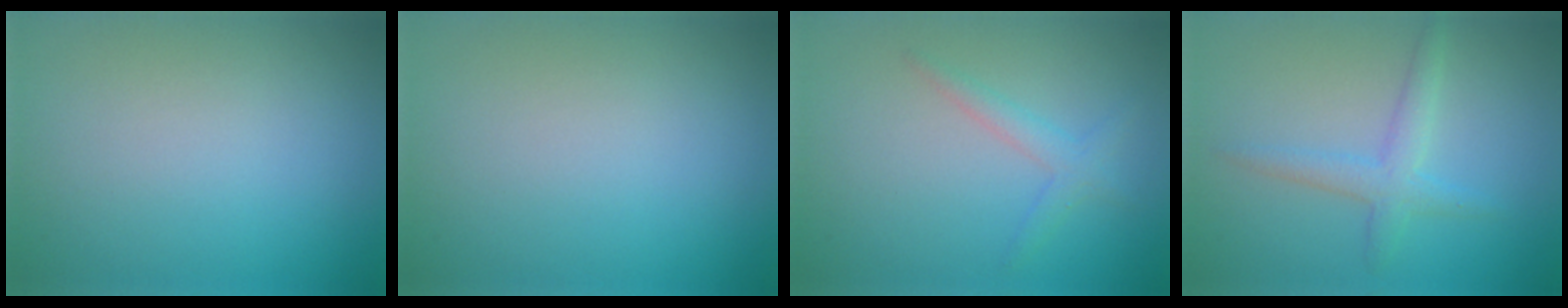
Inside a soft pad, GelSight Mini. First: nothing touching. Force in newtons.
{"total": 0.0}
{"total": 1.8, "press": 1.8, "slide": 0.1}
{"total": 2.4, "press": 2.4, "slide": 0.2}